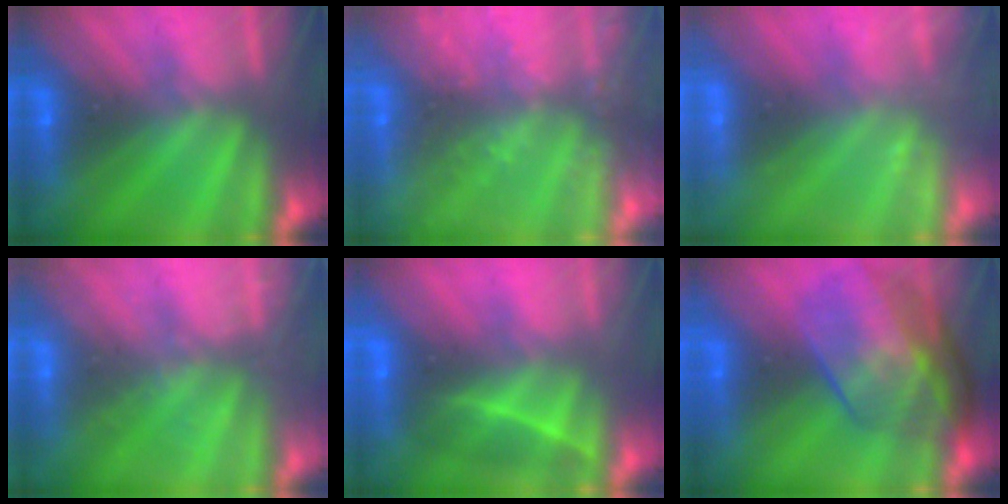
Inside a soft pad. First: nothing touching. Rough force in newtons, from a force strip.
{"total": 6.9}
{"total": 2.2}
{"total": 1.9}
{"total": 1.9}
{"total": 7.5}